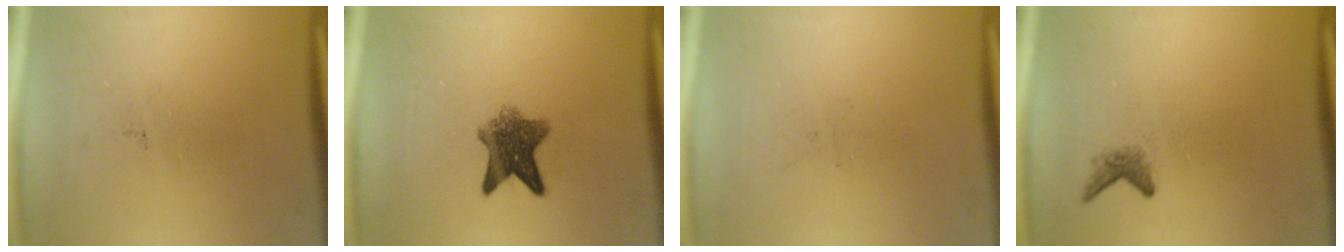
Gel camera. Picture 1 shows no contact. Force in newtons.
{"total": 7.0}
{"total": 0.0}
{"total": 1.4}